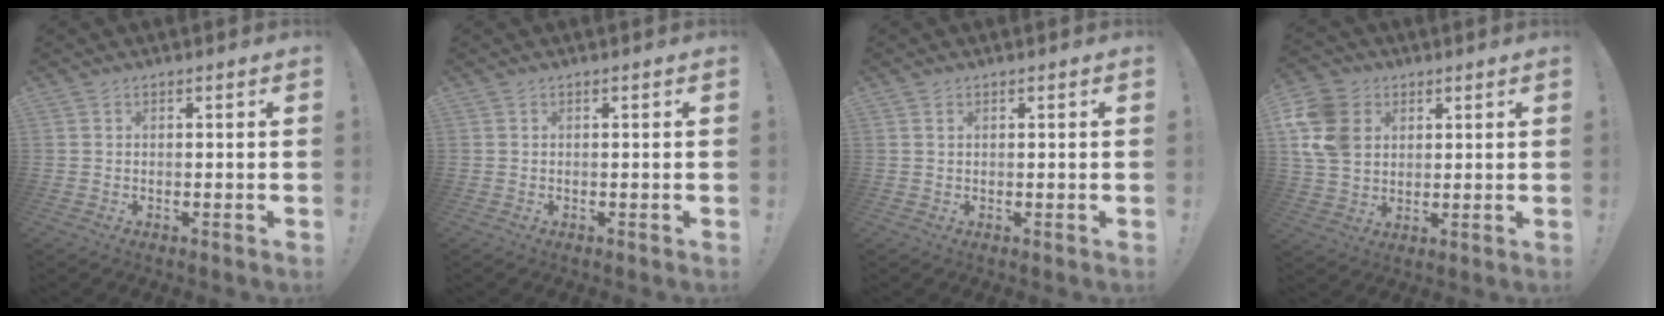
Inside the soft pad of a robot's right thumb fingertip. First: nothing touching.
{"total": 0.0}
{"total": 0.6, "force": [0.4, 0.2, 0.4], "torque": [-0.008, 0.000, 0.007]}
{"total": 13.1, "force": [4.0, 10.5, 6.8], "torque": [-0.133, -0.020, 0.079]}